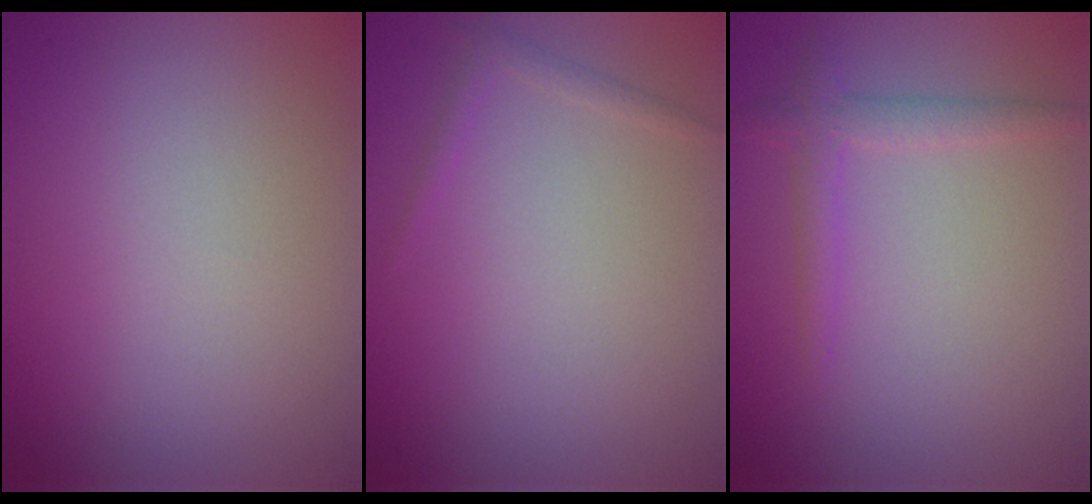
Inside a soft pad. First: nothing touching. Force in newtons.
{"total": 0.8, "press": 0.8, "slide": 0.1}
{"total": 1.9, "press": 1.9, "slide": 0.1}